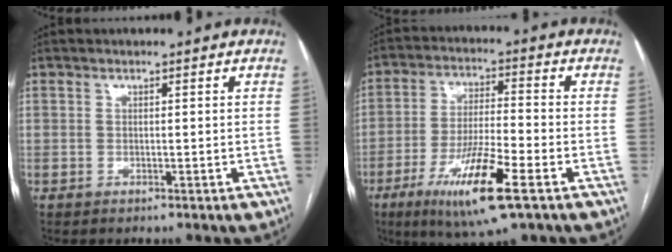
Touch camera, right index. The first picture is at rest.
{"total": 12.6, "force": [-6.3, 1.2, 10.9], "torque": [-0.208, -0.022, -0.109]}